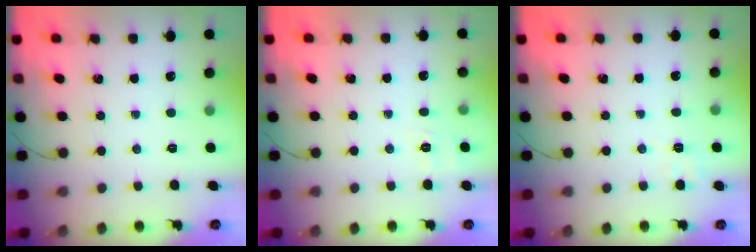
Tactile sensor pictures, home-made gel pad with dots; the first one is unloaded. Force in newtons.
{"total": 2.0, "press": 0.8, "slide": 1.8}
{"total": 2.9, "press": 2.3, "slide": 1.9}